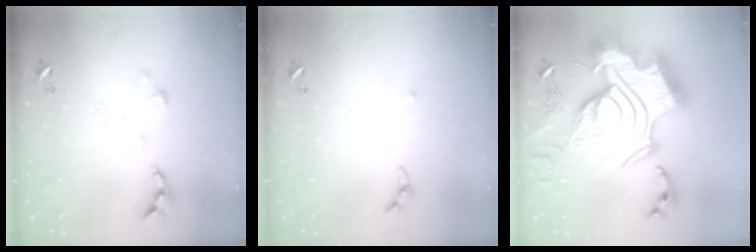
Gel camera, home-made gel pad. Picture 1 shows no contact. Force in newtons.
{"total": 6.2, "press": 6.1, "slide": 0.7}
{"total": 0.6, "press": 0.6, "slide": 0.0}